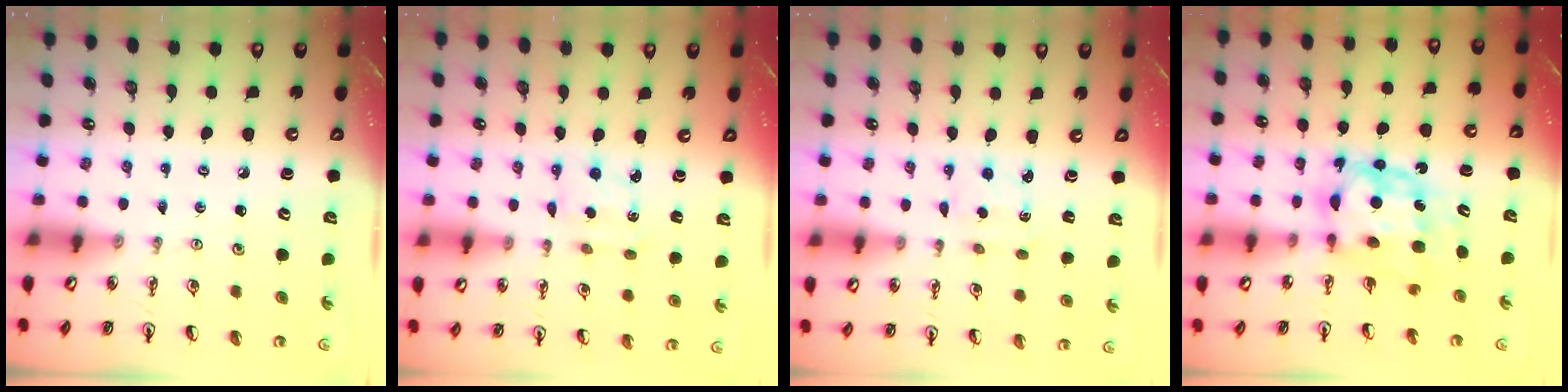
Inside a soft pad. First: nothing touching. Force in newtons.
{"total": 2.2, "press": 2.1, "slide": 0.6}
{"total": 2.5, "press": 2.4, "slide": 0.5}
{"total": 7.3, "press": 7.3, "slide": 0.5}